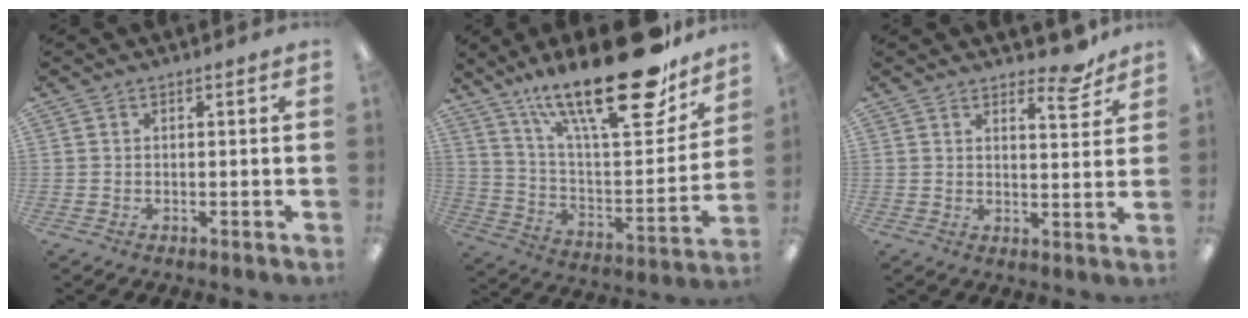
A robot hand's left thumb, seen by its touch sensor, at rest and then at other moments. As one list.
[{"total": 28.3, "force": [19.5, 8.3, 18.8], "torque": [-0.286, -0.125, 0.322]}, {"total": 6.6, "force": [5.2, 2.1, 3.4], "torque": [-0.025, -0.039, 0.082]}]